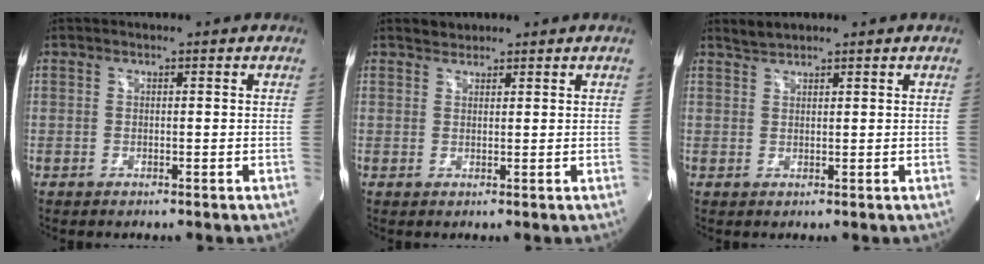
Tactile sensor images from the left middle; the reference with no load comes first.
{"total": 1.4, "force": [1.2, 0.7, -0.1], "torque": [0.003, 0.006, 0.019]}
{"total": 1.5, "force": [1.5, 0.2, 0.1], "torque": [-0.008, 0.006, 0.035]}